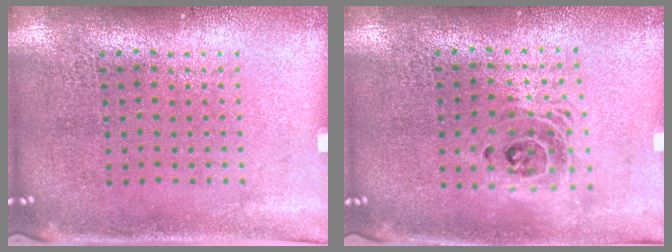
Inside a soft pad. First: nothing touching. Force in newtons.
{"total": 1.6, "press": 1.3, "slide": 0.9}